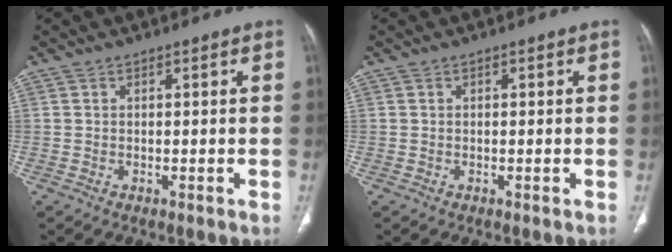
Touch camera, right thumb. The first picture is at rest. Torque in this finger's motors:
{"motor_torque": [-0.10, -0.28, -0.26, 0.27, -0.03]}